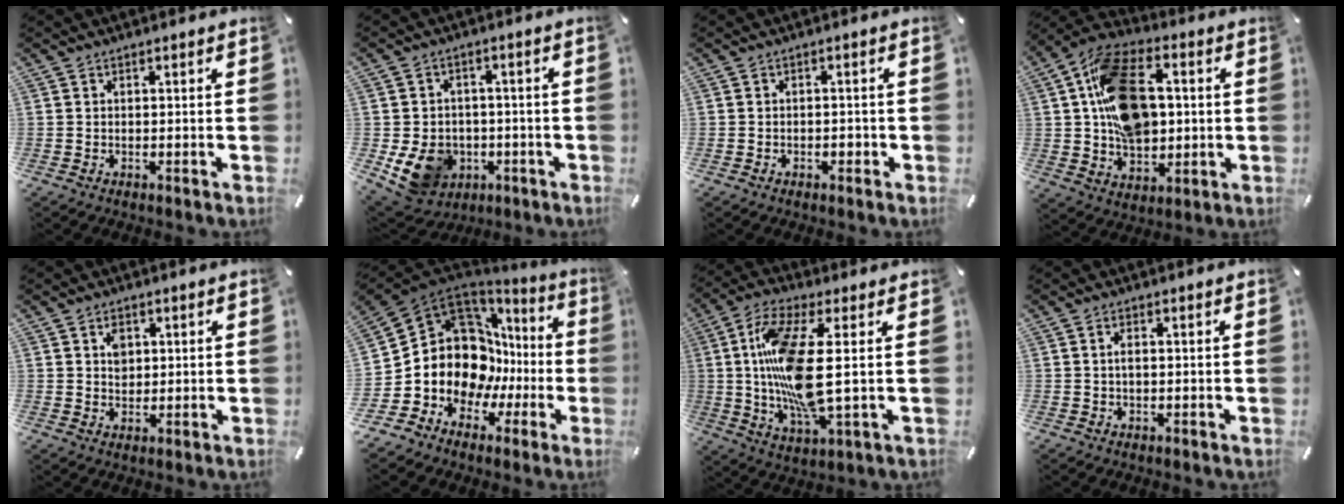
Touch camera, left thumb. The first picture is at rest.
{"total": 10.7, "force": [-3.1, 9.1, 4.8], "torque": [-0.110, 0.015, -0.051]}
{"total": 1.6, "force": [-0.9, 1.1, 0.8], "torque": [-0.016, 0.002, -0.018]}
{"total": 19.8, "force": [2.7, 13.8, 13.9], "torque": [-0.243, 0.014, 0.052]}
{"total": 3.4, "force": [1.0, 2.8, 1.6], "torque": [-0.013, -0.004, 0.012]}
{"total": 14.1, "force": [1.2, 12.5, 6.4], "torque": [-0.121, -0.051, 0.035]}
{"total": 16.2, "force": [1.2, 4.4, 15.5], "torque": [-0.327, -0.021, 0.015]}
{"total": 1.7, "force": [0.1, 0.7, 1.6], "torque": [-0.031, 0.002, 0.000]}